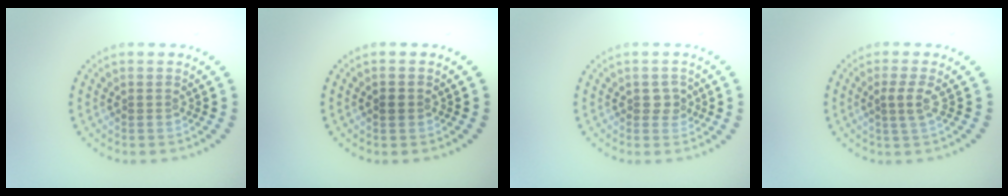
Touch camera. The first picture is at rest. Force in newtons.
{"total": 0.8, "press": 0.8, "slide": 0.1}
{"total": 1.3, "press": 1.3, "slide": 0.4}
{"total": 1.6, "press": 1.2, "slide": 1.1}